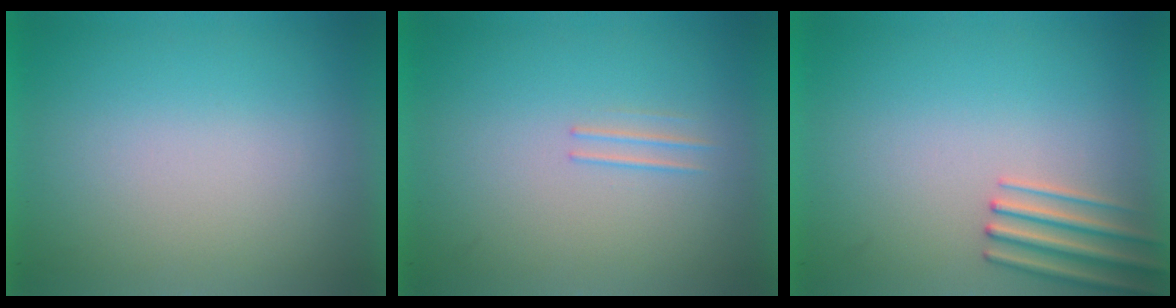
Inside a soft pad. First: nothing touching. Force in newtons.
{"total": 1.2}
{"total": 2.5}